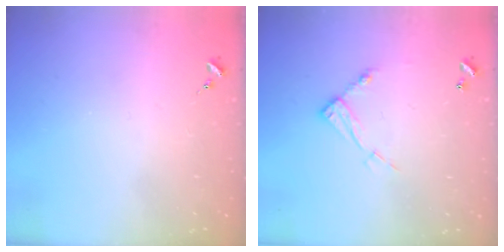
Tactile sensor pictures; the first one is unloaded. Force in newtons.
{"total": 10.4, "press": 10.3, "slide": 0.7}